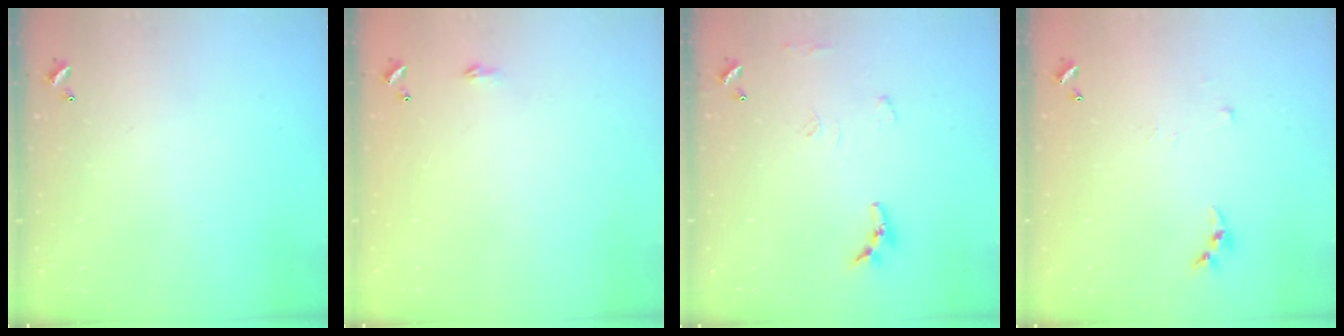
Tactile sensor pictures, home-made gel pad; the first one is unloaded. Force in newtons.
{"total": 2.2, "press": 2.2, "slide": 0.4}
{"total": 7.1, "press": 7.1, "slide": 0.5}
{"total": 4.1, "press": 4.1, "slide": 0.5}